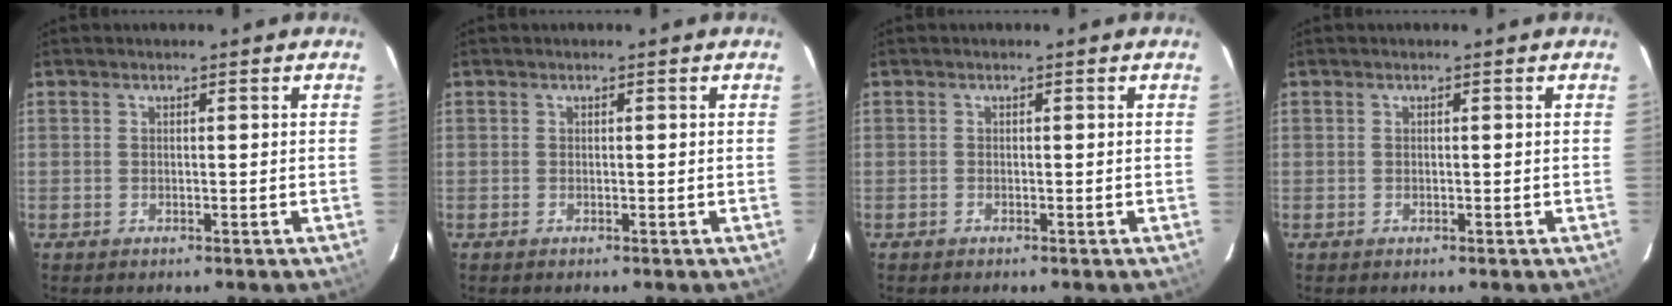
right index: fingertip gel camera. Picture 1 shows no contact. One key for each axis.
{"total": 0.0}
{"total": 0.0}
{"total": 0.0}